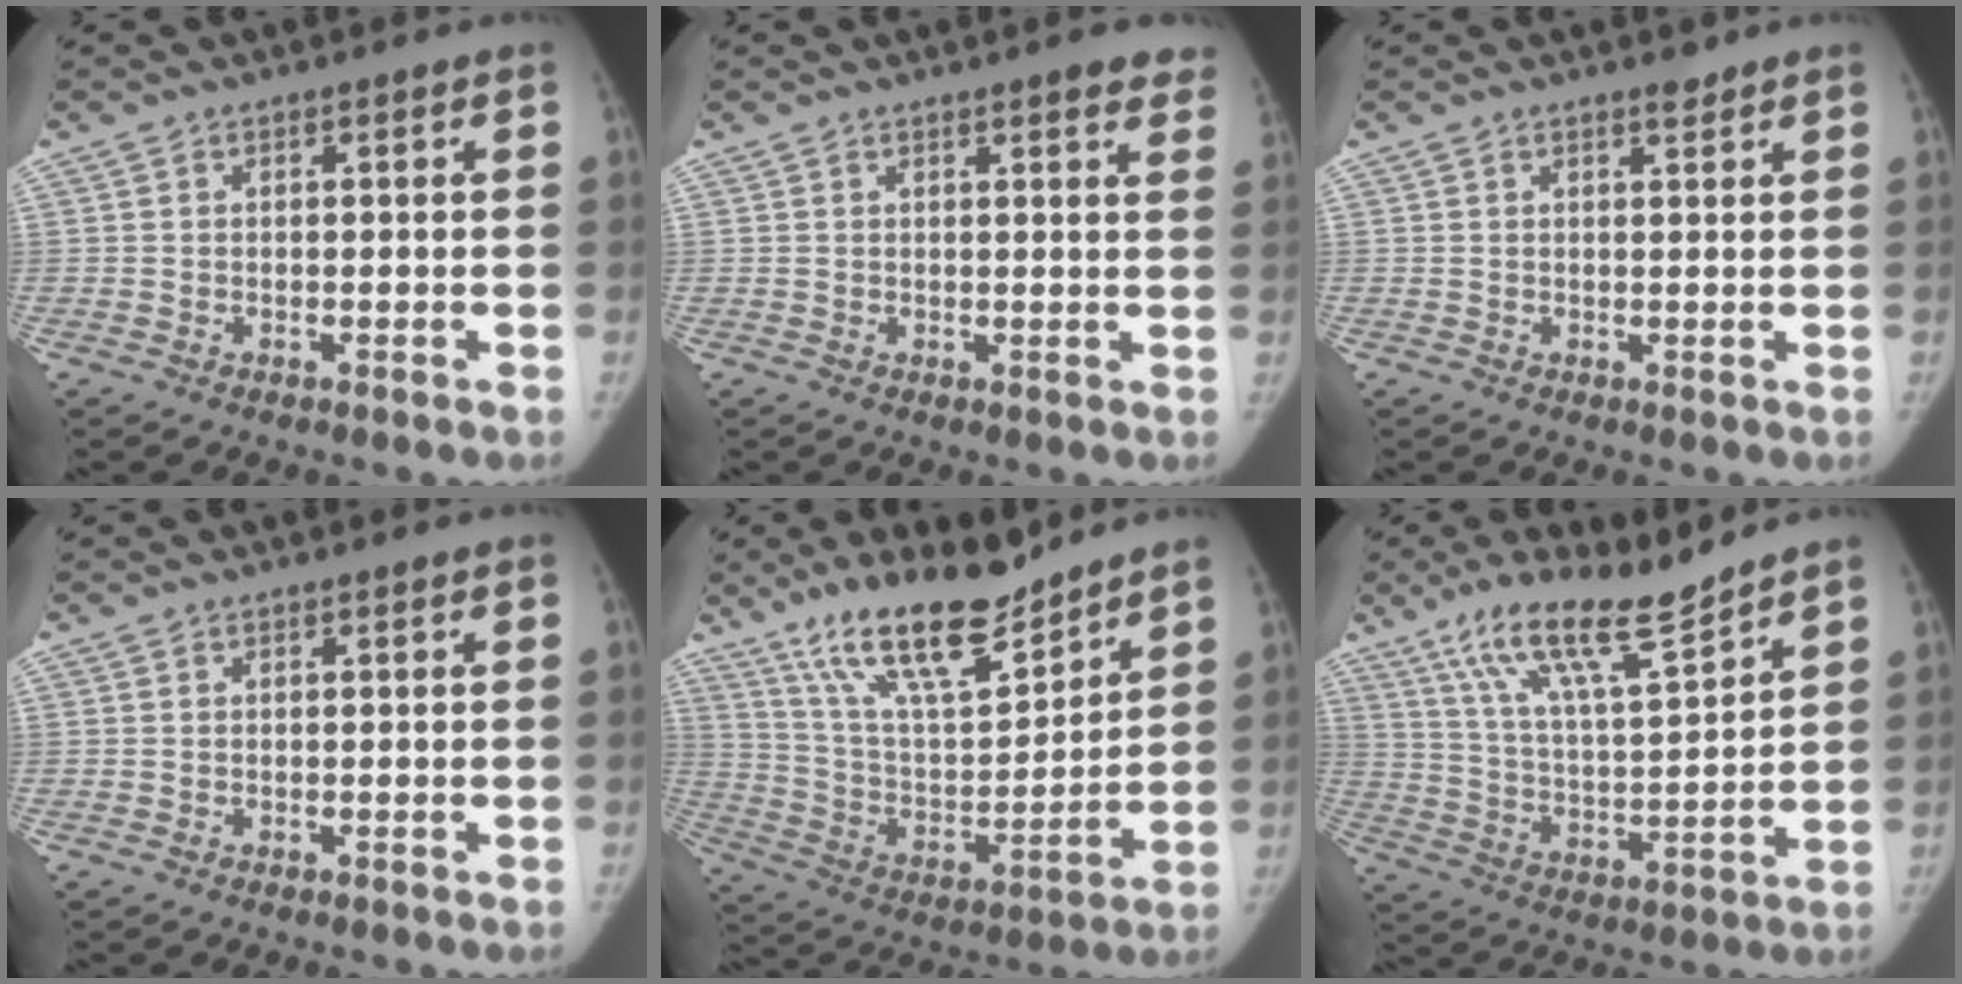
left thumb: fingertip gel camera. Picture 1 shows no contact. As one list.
[{"total": 5.2, "force": [4.0, 1.3, 3.0], "torque": [-0.008, -0.007, 0.037]}, {"total": 1.3, "force": [1.1, 0.4, 0.5], "torque": [0.000, -0.008, 0.016]}, {"total": 0.0}, {"total": 19.0, "force": [14.5, 5.8, 10.9], "torque": [-0.152, -0.080, 0.261]}, {"total": 14.9, "force": [11.3, 2.4, 9.4], "torque": [-0.156, -0.063, 0.212]}]